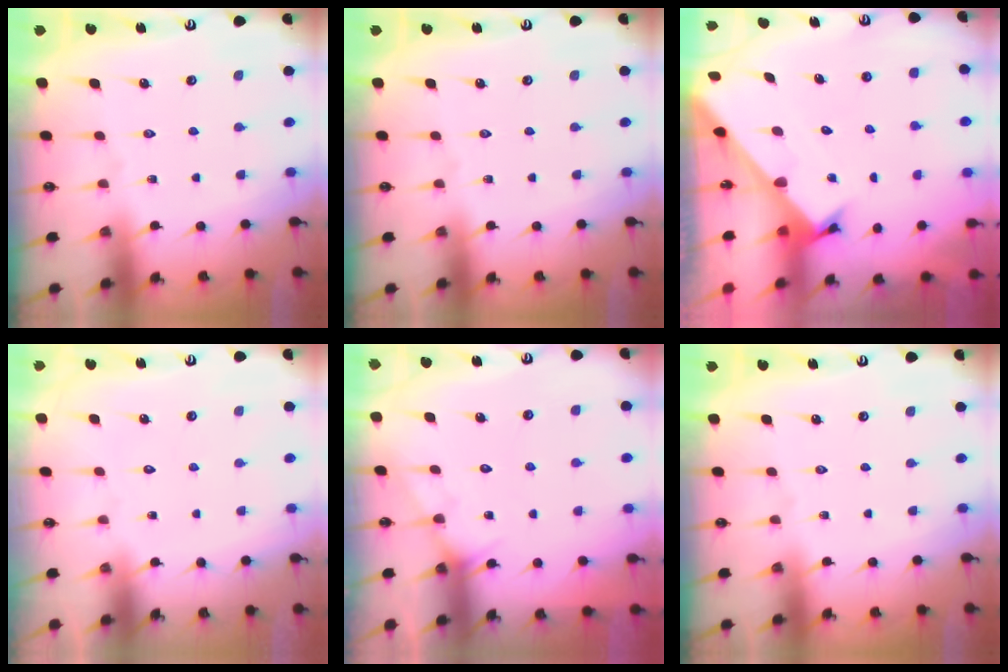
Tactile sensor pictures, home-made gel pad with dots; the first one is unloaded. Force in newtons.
{"total": 0.0}
{"total": 2.6, "press": 2.6, "slide": 0.2}
{"total": 1.6, "press": 1.6, "slide": 0.0}
{"total": 6.2, "press": 6.2, "slide": 0.6}
{"total": 0.0}